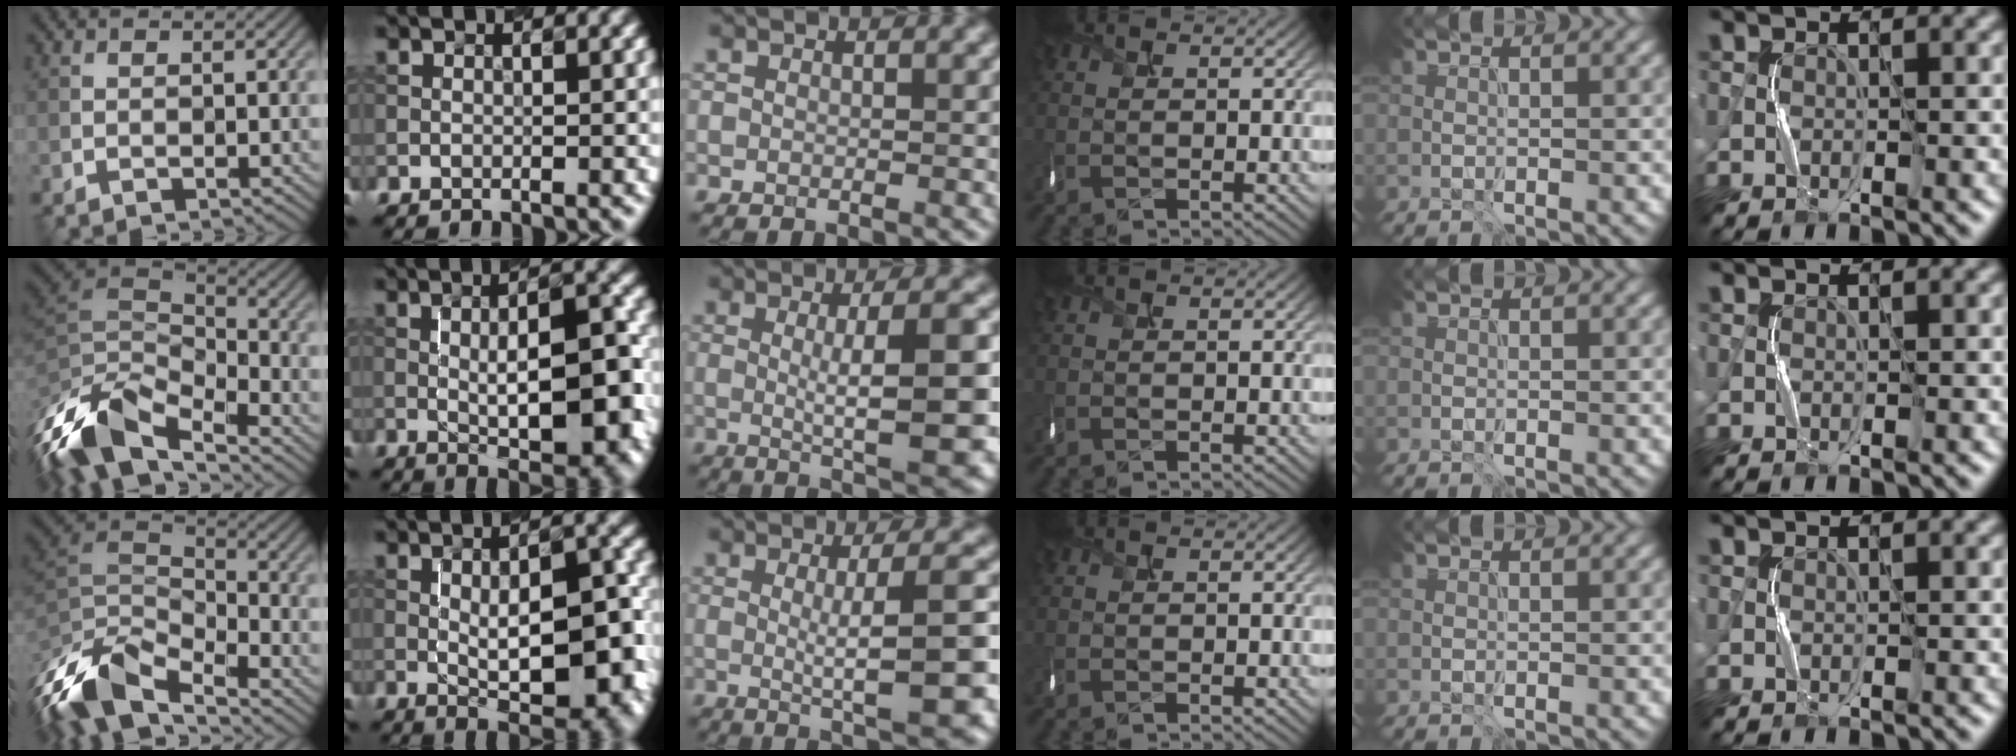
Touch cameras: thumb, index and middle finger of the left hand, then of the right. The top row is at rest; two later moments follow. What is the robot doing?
{"motion": "shake", "object": "box of matches"}